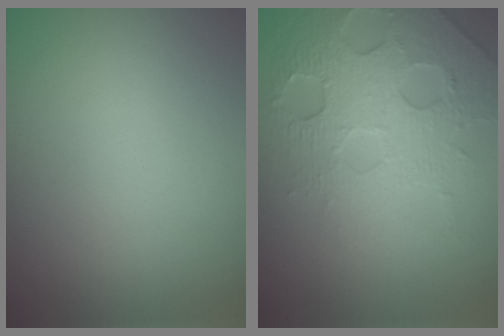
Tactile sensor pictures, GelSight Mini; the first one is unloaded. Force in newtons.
{"total": 6.9, "press": 4.9, "slide": 4.9}